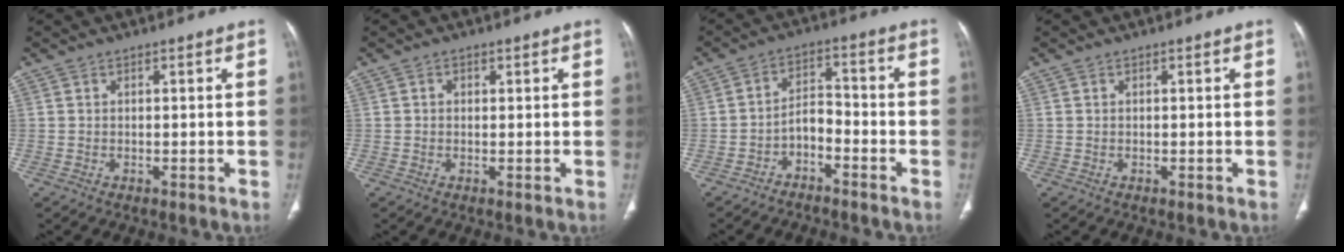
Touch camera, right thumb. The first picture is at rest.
{"total": 1.1, "force": [0.3, 0.9, 0.5], "torque": [-0.002, 0.001, 0.003]}
{"total": 5.1, "force": [-3.4, 2.6, 2.7], "torque": [-0.039, 0.048, -0.064]}
{"total": 0.0}